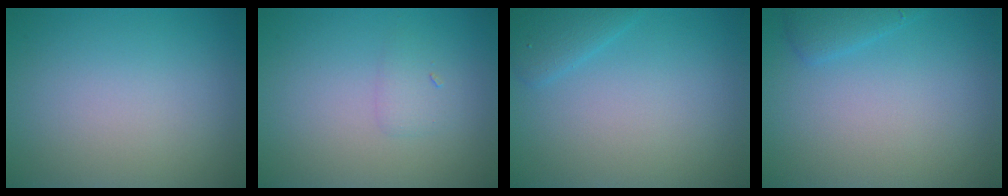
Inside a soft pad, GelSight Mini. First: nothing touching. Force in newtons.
{"total": 1.2, "press": 1.2, "slide": 0.1}
{"total": 1.9, "press": 1.9, "slide": 0.1}
{"total": 1.4, "press": 1.4, "slide": 0.1}